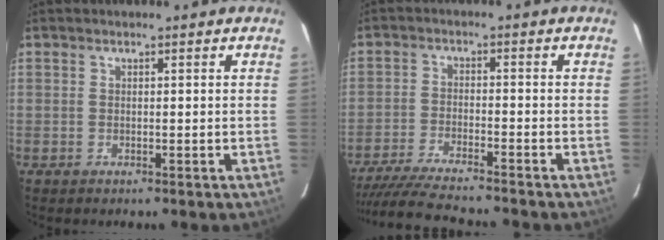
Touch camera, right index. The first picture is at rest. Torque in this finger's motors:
{"motor_torque": [1.11, -1.04, 0.40, 0.11]}